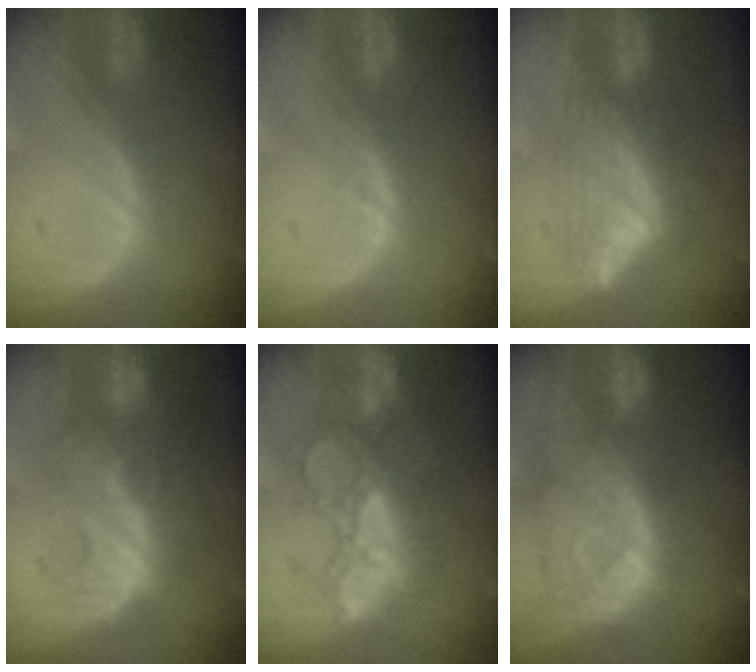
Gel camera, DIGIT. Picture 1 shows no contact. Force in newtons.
{"total": 1.3, "press": 1.3, "slide": 0.2}
{"total": 7.9, "press": 6.8, "slide": 4.1}
{"total": 9.3, "press": 9.1, "slide": 1.9}
{"total": 10.8, "press": 9.4, "slide": 5.3}
{"total": 10.9, "press": 9.6, "slide": 5.2}